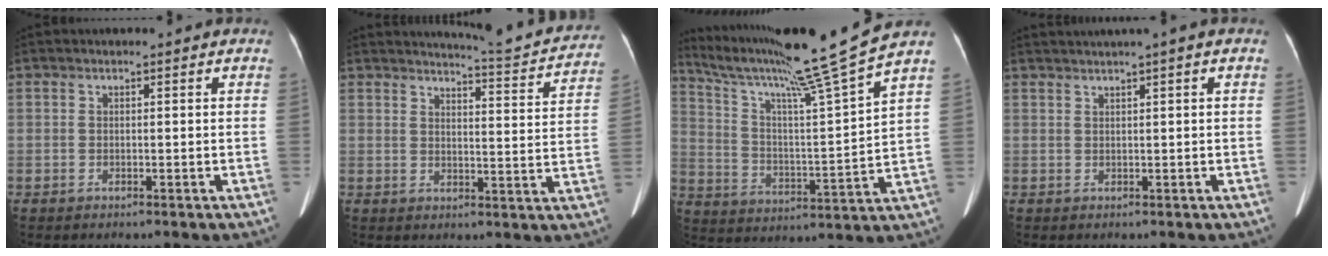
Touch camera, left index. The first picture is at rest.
{"total": 11.9, "force": [11.6, 0.0, 2.5], "torque": [-0.036, -0.036, 0.135]}
{"total": 18.8, "force": [15.6, -3.4, 9.9], "torque": [-0.173, -0.033, 0.248]}
{"total": 3.4, "force": [2.4, -0.7, 2.4], "torque": [-0.043, 0.023, 0.045]}